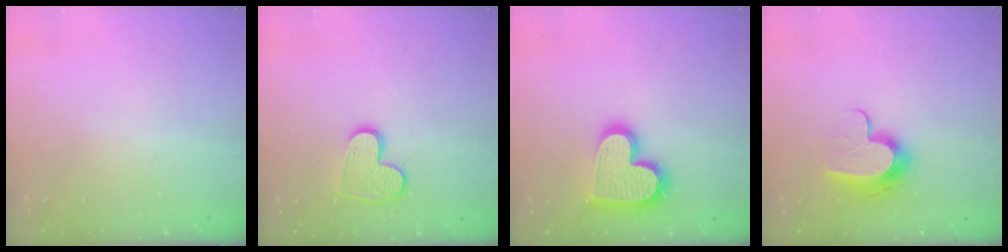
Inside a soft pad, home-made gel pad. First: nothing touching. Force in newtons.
{"total": 10.0, "press": 10.0, "slide": 0.9}
{"total": 17.9, "press": 17.8, "slide": 1.3}
{"total": 10.4, "press": 10.4, "slide": 0.3}